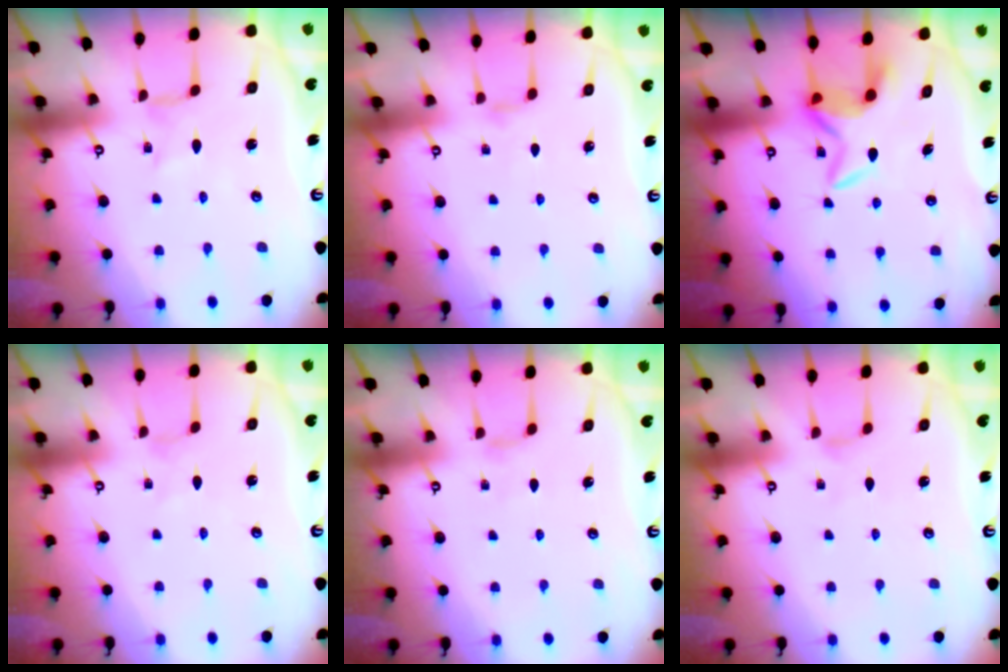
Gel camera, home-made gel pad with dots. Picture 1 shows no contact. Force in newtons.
{"total": 1.4, "press": 1.4, "slide": 0.3}
{"total": 6.5, "press": 6.5, "slide": 0.5}
{"total": 0.0}
{"total": 1.9, "press": 1.9, "slide": 0.4}
{"total": 1.5, "press": 1.4, "slide": 0.3}